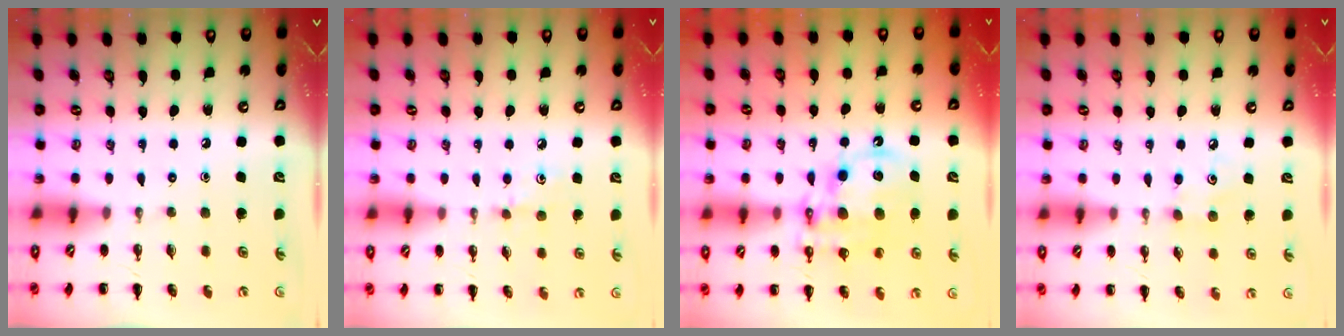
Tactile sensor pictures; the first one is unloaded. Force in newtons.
{"total": 5.9, "press": 5.7, "slide": 1.6}
{"total": 13.8, "press": 13.4, "slide": 3.3}
{"total": 4.6, "press": 4.4, "slide": 1.1}